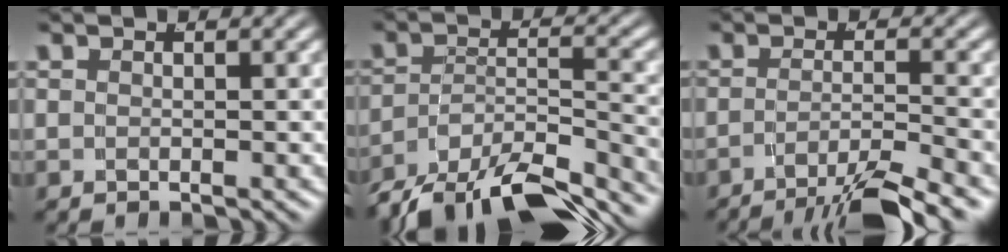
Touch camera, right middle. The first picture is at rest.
{"total": 11.5, "force": [-8.6, 5.2, 5.6], "torque": [-0.078, -0.025, -0.131]}
{"total": 7.1, "force": [-5.5, 1.5, 4.2], "torque": [-0.050, -0.017, -0.079]}